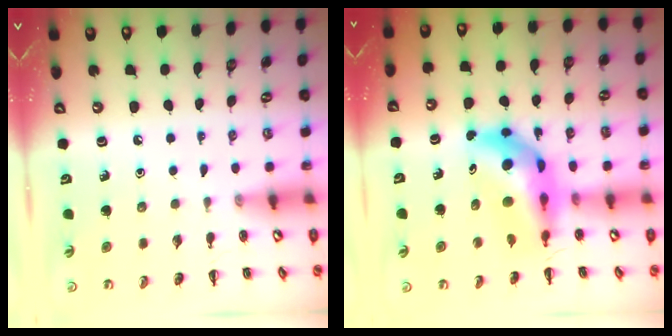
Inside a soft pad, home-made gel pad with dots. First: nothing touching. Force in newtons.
{"total": 9.3, "press": 8.7, "slide": 3.2}